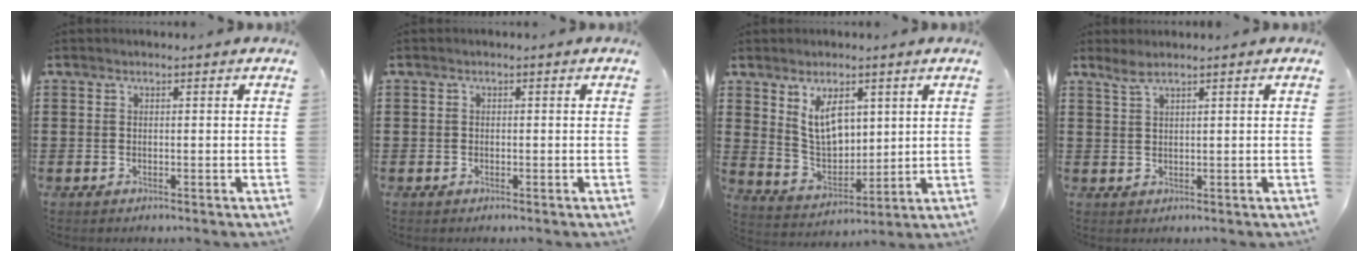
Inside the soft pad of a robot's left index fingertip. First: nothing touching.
{"total": 0.5, "force": [-0.4, 0.4, 0.0], "torque": [-0.002, 0.001, -0.009]}
{"total": 7.8, "force": [4.1, 4.4, 4.9], "torque": [-0.096, -0.004, 0.074]}
{"total": 1.6, "force": [1.2, 0.1, 1.0], "torque": [-0.025, 0.002, 0.022]}